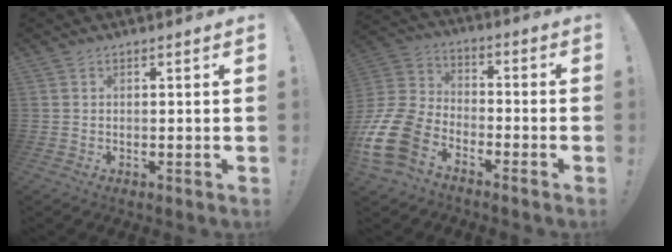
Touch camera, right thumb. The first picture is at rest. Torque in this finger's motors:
{"motor_torque": [0.77, 0.79, 1.26, -1.15, 0.39]}